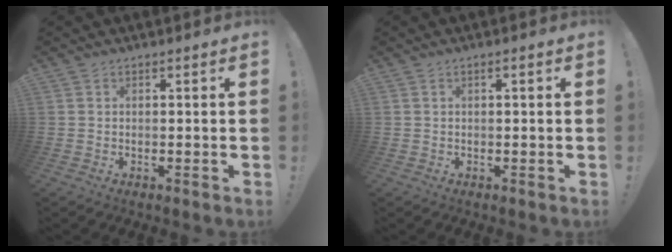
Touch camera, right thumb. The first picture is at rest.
{"total": 1.2, "force": [-0.1, -0.1, 1.2], "torque": [-0.024, 0.000, -0.002]}